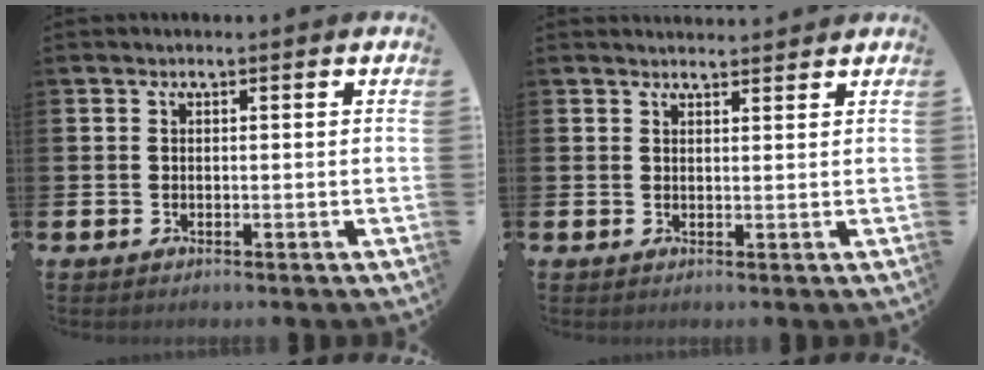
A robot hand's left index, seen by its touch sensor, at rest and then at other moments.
{"total": 1.9, "force": [1.9, 0.2, -0.1], "torque": [0.013, -0.013, 0.032]}